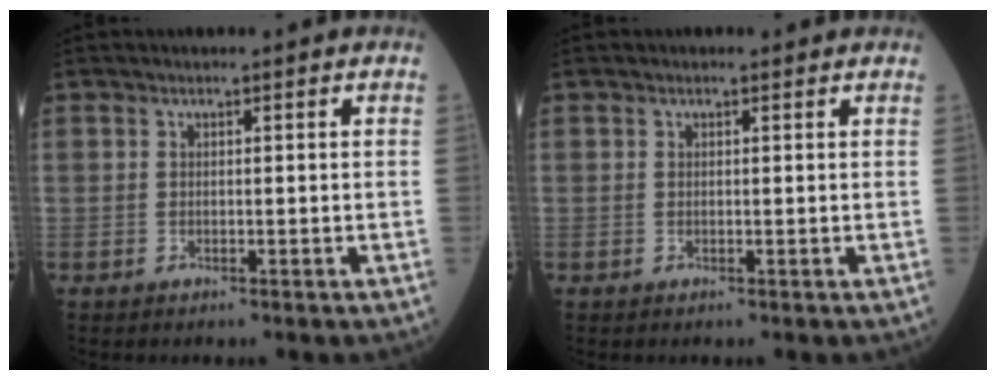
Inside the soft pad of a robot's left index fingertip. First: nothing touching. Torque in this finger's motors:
{"motor_torque": [-0.07, -0.05, 0.18, 0.03]}